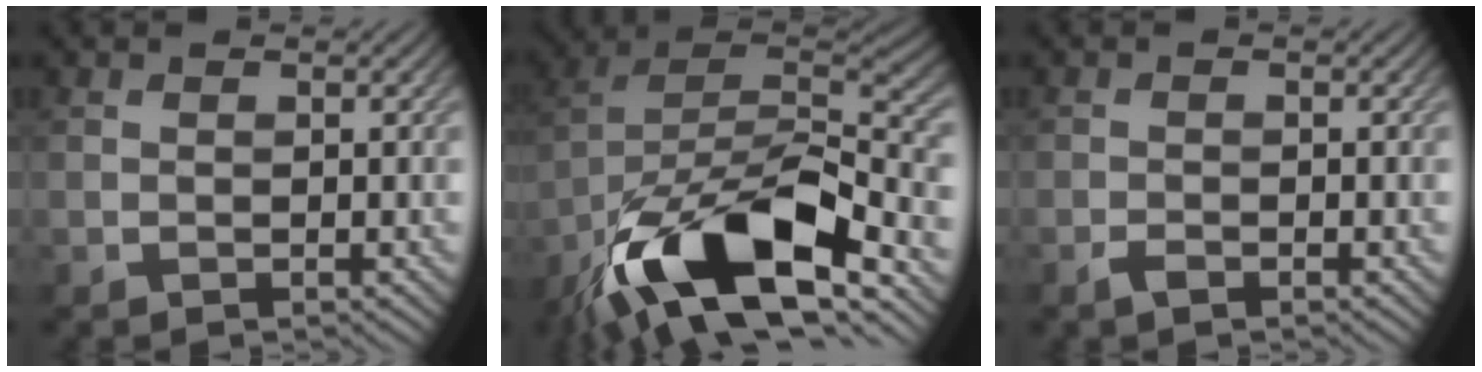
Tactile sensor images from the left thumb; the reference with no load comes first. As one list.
[{"total": 18.1, "force": [-10.6, 7.5, 12.6], "torque": [-0.233, -0.013, -0.194]}, {"total": 1.0, "force": [-0.7, 0.4, 0.5], "torque": [-0.009, 0.001, -0.014]}]